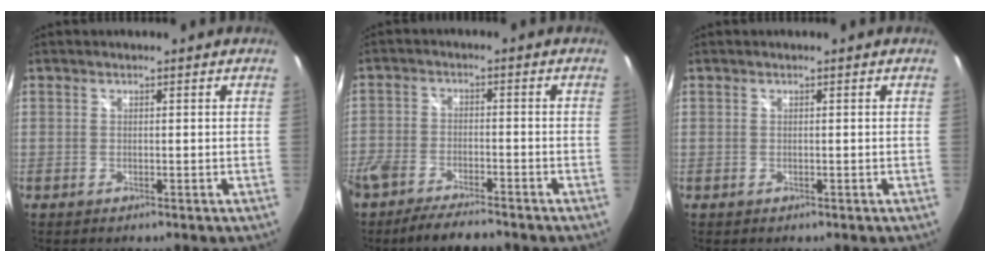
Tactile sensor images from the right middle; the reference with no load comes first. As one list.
[{"total": 9.2, "force": [-7.8, 2.3, 4.4], "torque": [-0.112, -0.021, -0.140]}, {"total": 0.0}]